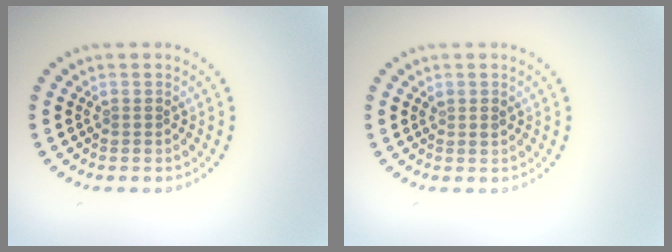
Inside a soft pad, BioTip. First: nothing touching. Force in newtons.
{"total": 0.8, "press": 0.7, "slide": 0.3}